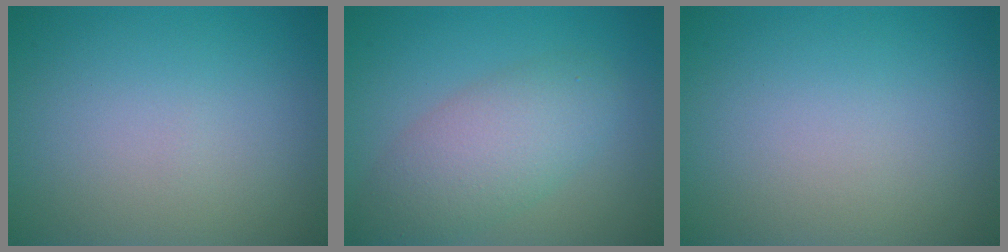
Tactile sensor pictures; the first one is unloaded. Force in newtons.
{"total": 5.0, "press": 5.0, "slide": 0.2}
{"total": 0.0}